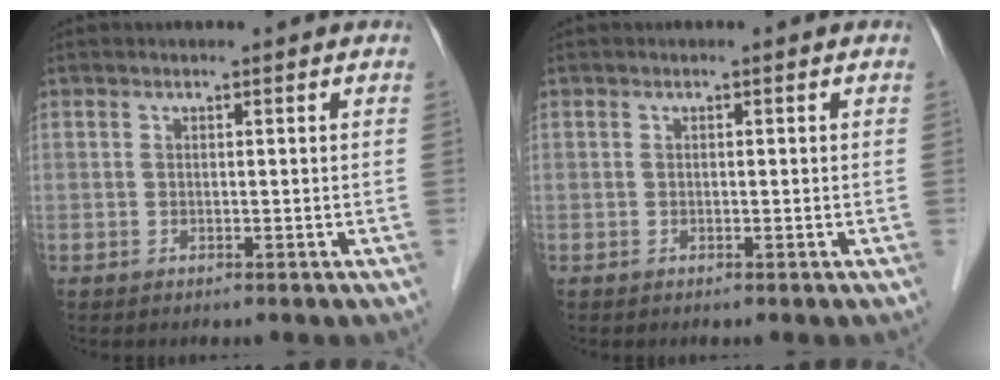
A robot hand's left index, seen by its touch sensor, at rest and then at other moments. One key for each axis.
{"total": 0.0}